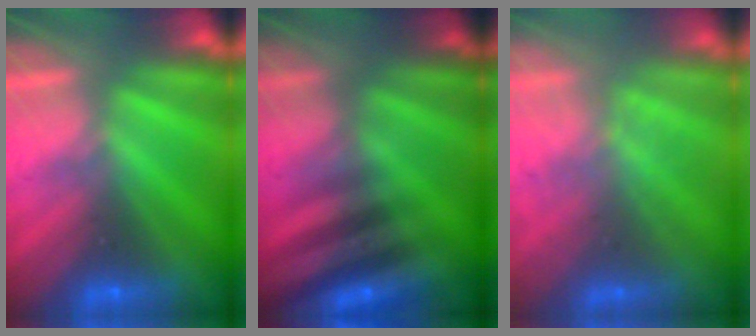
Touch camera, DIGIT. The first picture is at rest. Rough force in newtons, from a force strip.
{"total": 3.0}
{"total": 1.7}